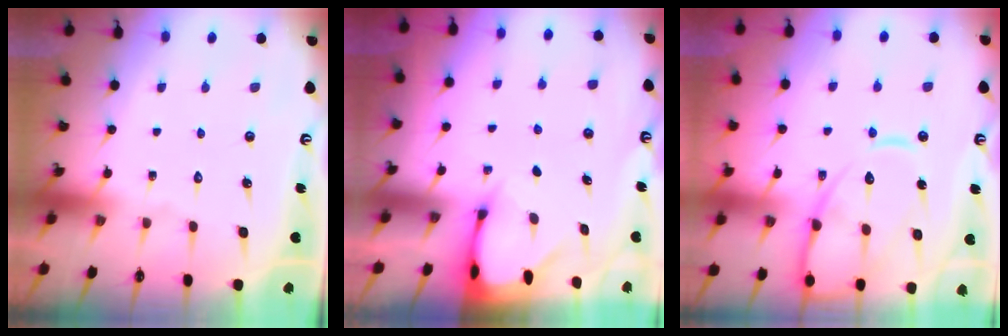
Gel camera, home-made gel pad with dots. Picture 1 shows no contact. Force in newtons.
{"total": 2.0, "press": 2.0, "slide": 0.1}
{"total": 13.7, "press": 13.6, "slide": 1.4}